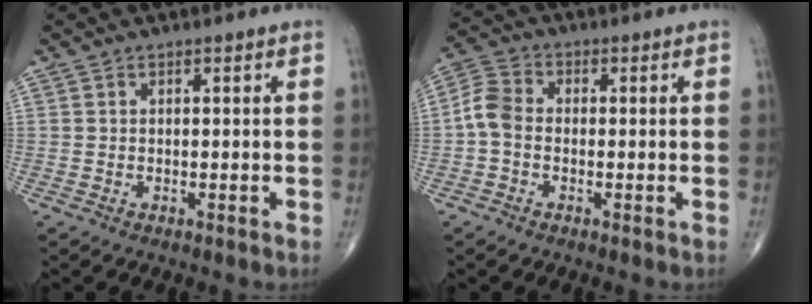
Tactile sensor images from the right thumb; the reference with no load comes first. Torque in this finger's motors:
{"motor_torque": [0.33, 0.34, 0.07, -0.21, 0.03]}